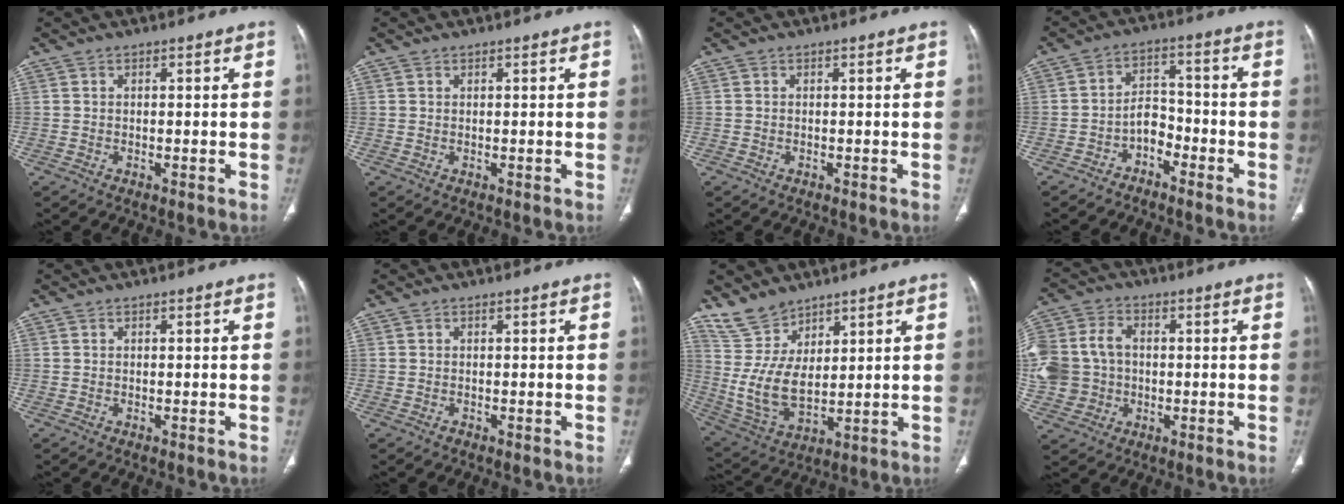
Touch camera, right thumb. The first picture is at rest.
{"total": 0.0}
{"total": 0.0}
{"total": 5.2, "force": [-3.3, 3.5, 1.9], "torque": [-0.013, 0.043, -0.063]}
{"total": 0.0}
{"total": 0.0}
{"total": 10.0, "force": [7.0, 5.4, 4.7], "torque": [-0.080, -0.046, 0.162]}
{"total": 16.5, "force": [0.1, 14.0, 8.7], "torque": [-0.203, 0.027, 0.010]}